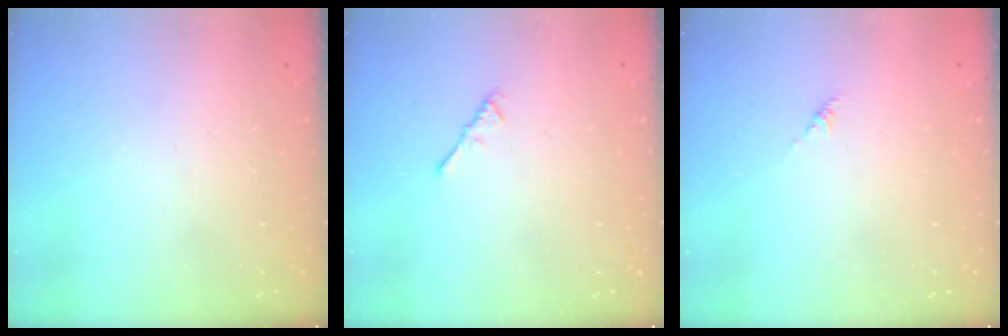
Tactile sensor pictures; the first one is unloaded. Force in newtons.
{"total": 1.1, "press": 1.0, "slide": 0.4}
{"total": 0.0}